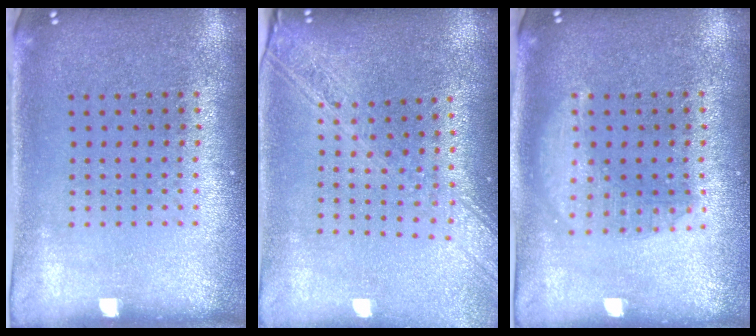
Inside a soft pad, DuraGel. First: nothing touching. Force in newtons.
{"total": 2.1, "press": 1.8, "slide": 1.1}
{"total": 1.4, "press": 1.4, "slide": 0.2}